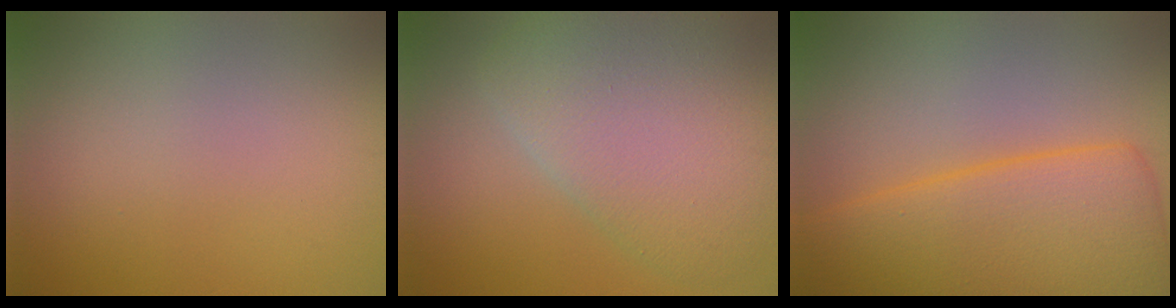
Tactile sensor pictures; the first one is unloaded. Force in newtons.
{"total": 8.2, "press": 8.2, "slide": 0.5}
{"total": 11.0, "press": 10.9, "slide": 0.4}